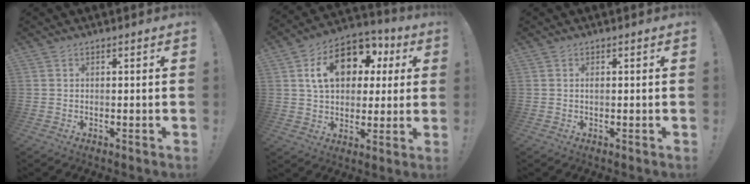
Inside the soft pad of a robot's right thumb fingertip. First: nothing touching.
{"total": 17.0, "force": [6.0, 11.5, 11.1], "torque": [-0.169, -0.014, 0.107]}
{"total": 0.0}